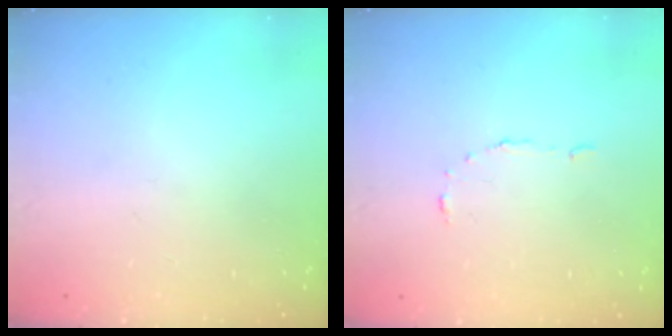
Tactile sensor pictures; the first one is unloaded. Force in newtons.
{"total": 4.2, "press": 4.1, "slide": 0.3}